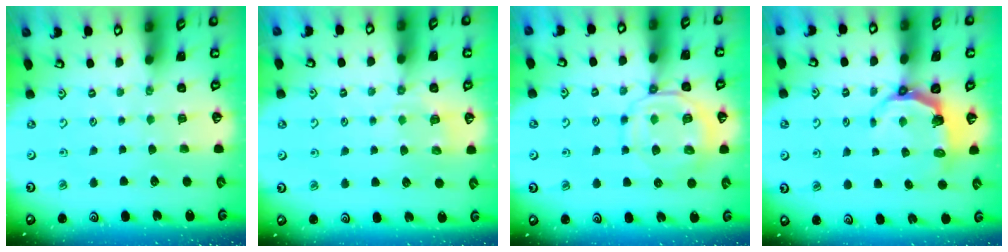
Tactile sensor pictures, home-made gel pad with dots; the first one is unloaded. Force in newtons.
{"total": 5.2, "press": 5.1, "slide": 1.1}
{"total": 9.4, "press": 9.4, "slide": 1.1}
{"total": 5.6, "press": 4.0, "slide": 4.0}